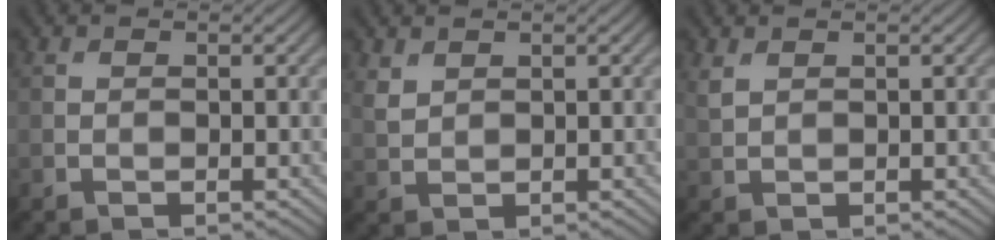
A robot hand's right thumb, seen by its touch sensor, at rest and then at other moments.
{"total": 1.9, "force": [1.3, 1.1, 0.8], "torque": [-0.027, -0.001, 0.033]}
{"total": 1.4, "force": [1.0, 0.6, 0.8], "torque": [-0.027, -0.001, 0.027]}